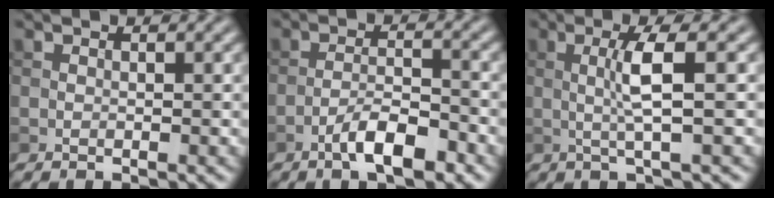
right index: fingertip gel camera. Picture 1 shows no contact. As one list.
[{"total": 4.4, "force": [-2.7, 1.1, 3.3], "torque": [-0.060, 0.009, -0.050]}, {"total": 3.8, "force": [0.3, 0.3, 3.7], "torque": [-0.072, 0.004, 0.005]}]